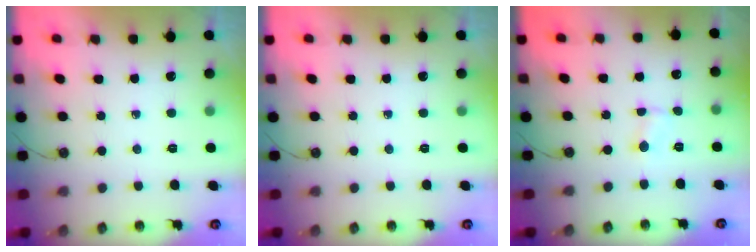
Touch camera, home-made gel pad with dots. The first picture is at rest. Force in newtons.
{"total": 0.0}
{"total": 0.9, "press": 0.9, "slide": 0.3}